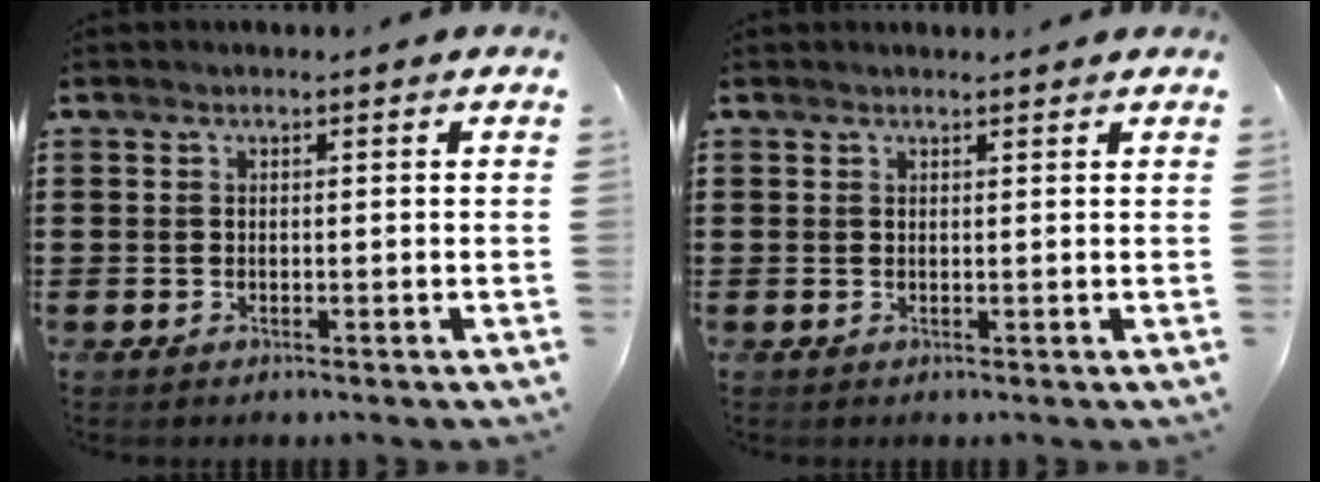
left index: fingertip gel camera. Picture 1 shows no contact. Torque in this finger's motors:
{"motor_torque": [-0.06, 0.17, -0.03, -0.01]}